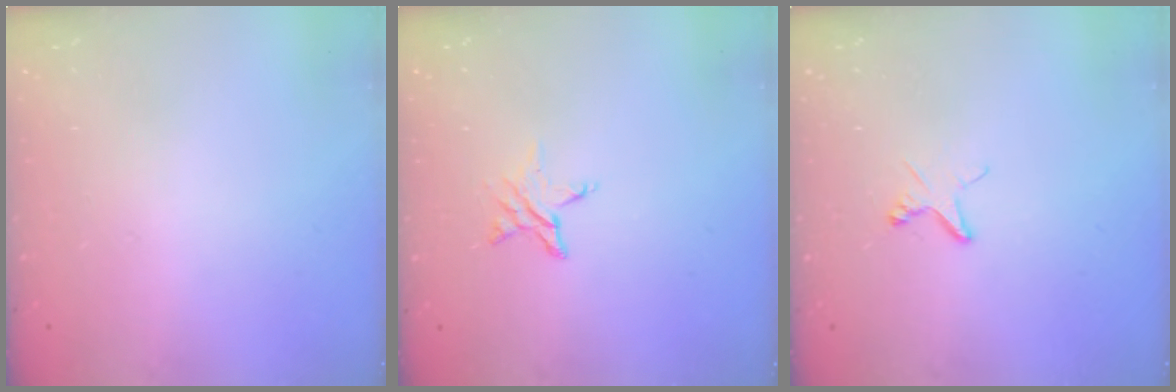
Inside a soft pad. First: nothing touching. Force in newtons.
{"total": 3.9, "press": 3.9, "slide": 0.4}
{"total": 3.6, "press": 3.6, "slide": 0.3}